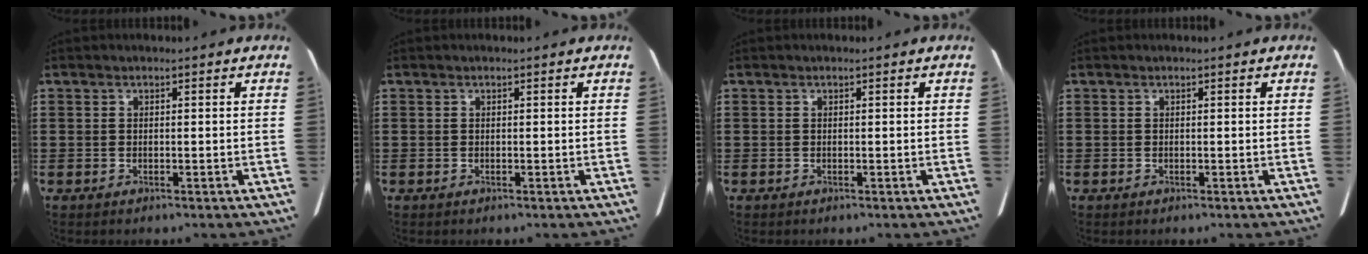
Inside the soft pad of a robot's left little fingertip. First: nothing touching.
{"total": 0.0}
{"total": 0.0}
{"total": 0.0}